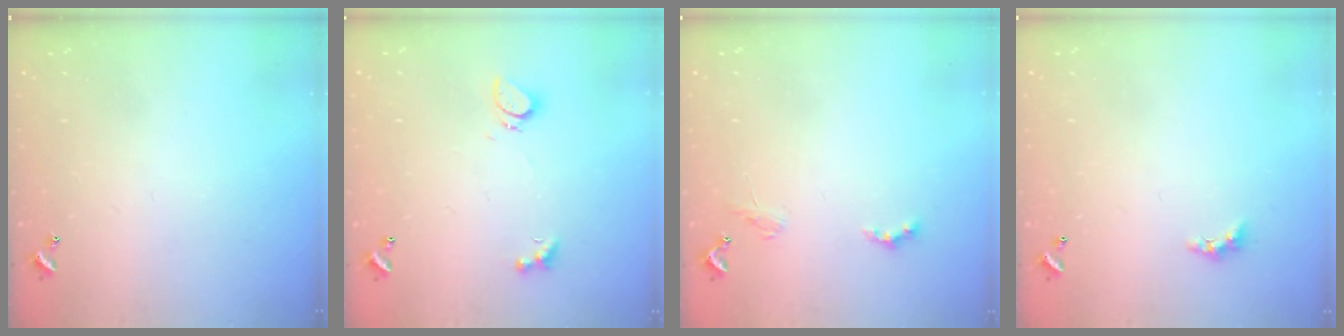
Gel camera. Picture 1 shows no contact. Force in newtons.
{"total": 2.4, "press": 2.4, "slide": 0.5}
{"total": 1.1, "press": 1.1, "slide": 0.4}
{"total": 1.3, "press": 1.2, "slide": 0.6}